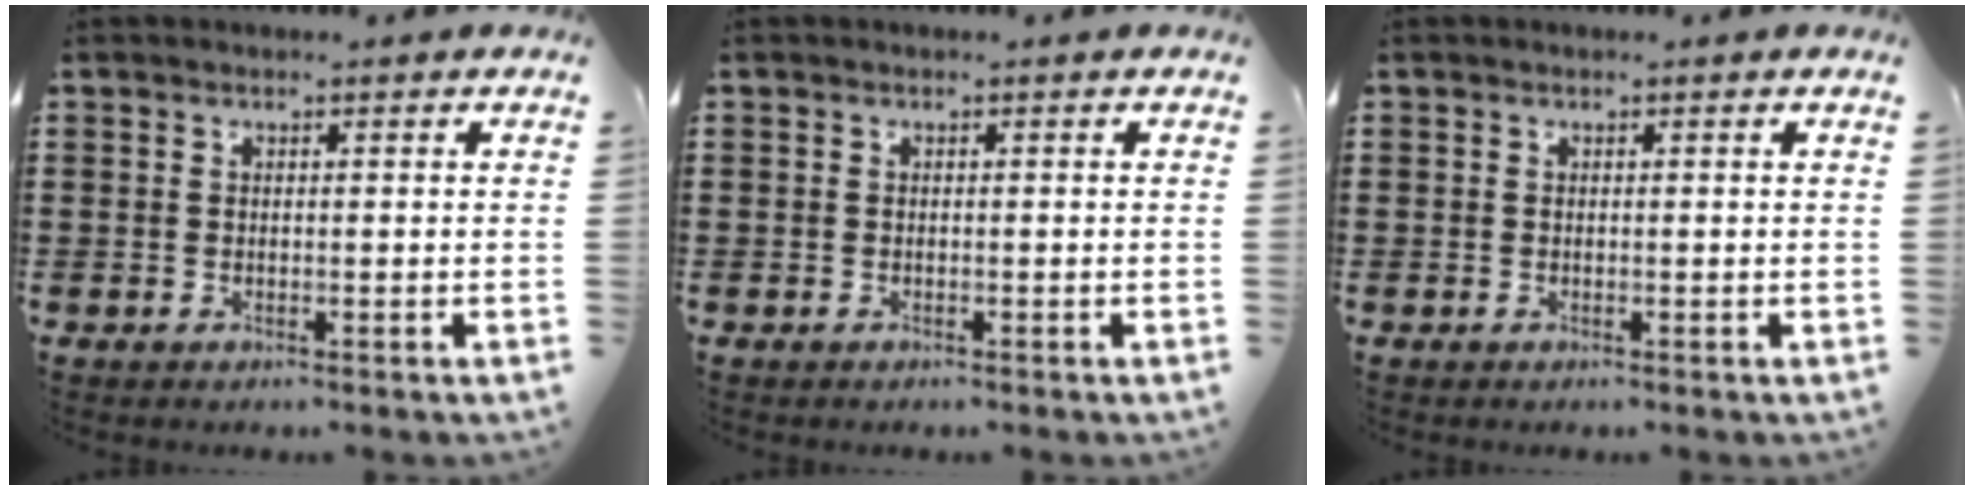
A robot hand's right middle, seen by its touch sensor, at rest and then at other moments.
{"total": 0.0}
{"total": 0.0}